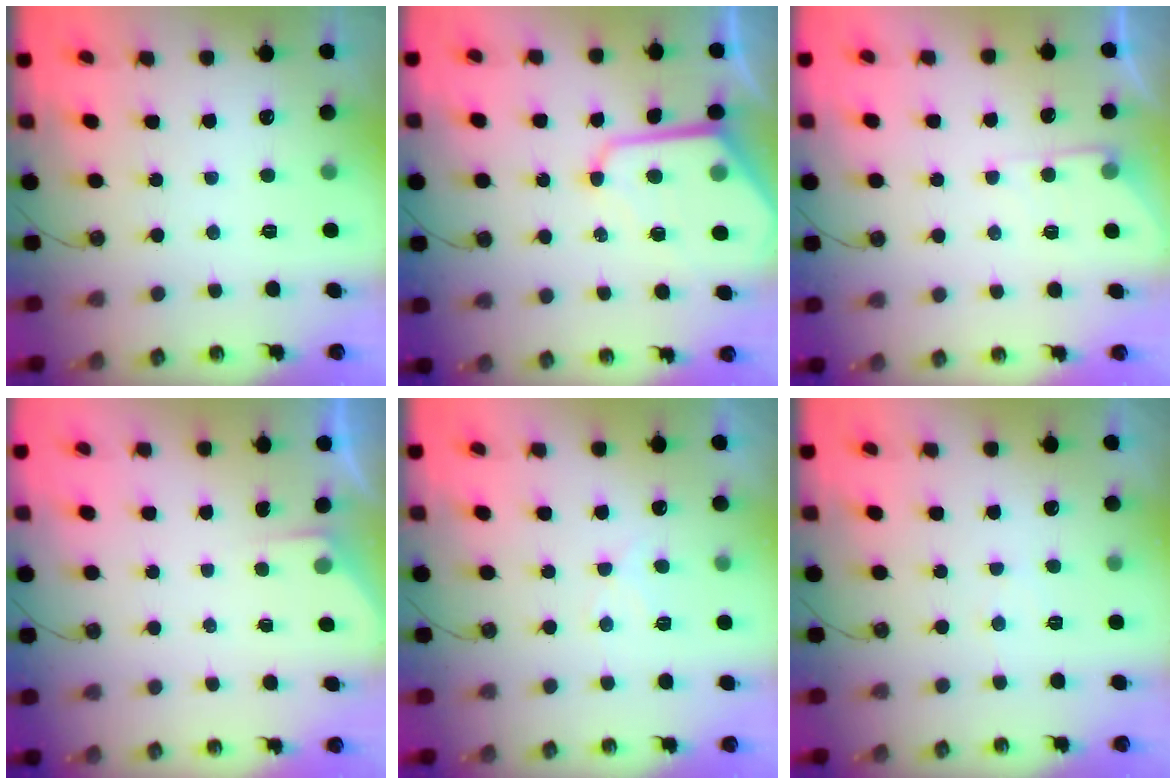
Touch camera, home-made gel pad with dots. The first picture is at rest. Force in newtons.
{"total": 10.9, "press": 10.8, "slide": 1.3}
{"total": 4.7, "press": 4.7, "slide": 0.4}
{"total": 2.7, "press": 2.7, "slide": 0.4}
{"total": 7.9, "press": 7.9, "slide": 0.8}
{"total": 3.3, "press": 3.2, "slide": 0.4}